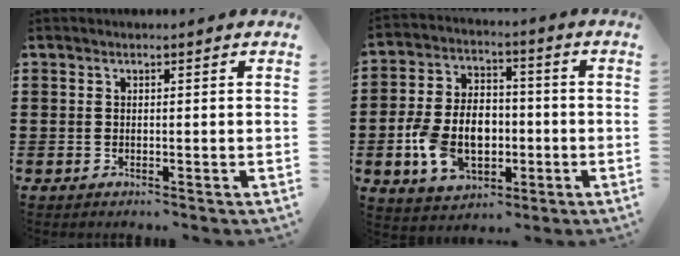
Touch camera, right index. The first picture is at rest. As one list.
[{"total": 10.2, "force": [-2.4, 7.0, 7.0], "torque": [-0.165, 0.014, -0.044]}]